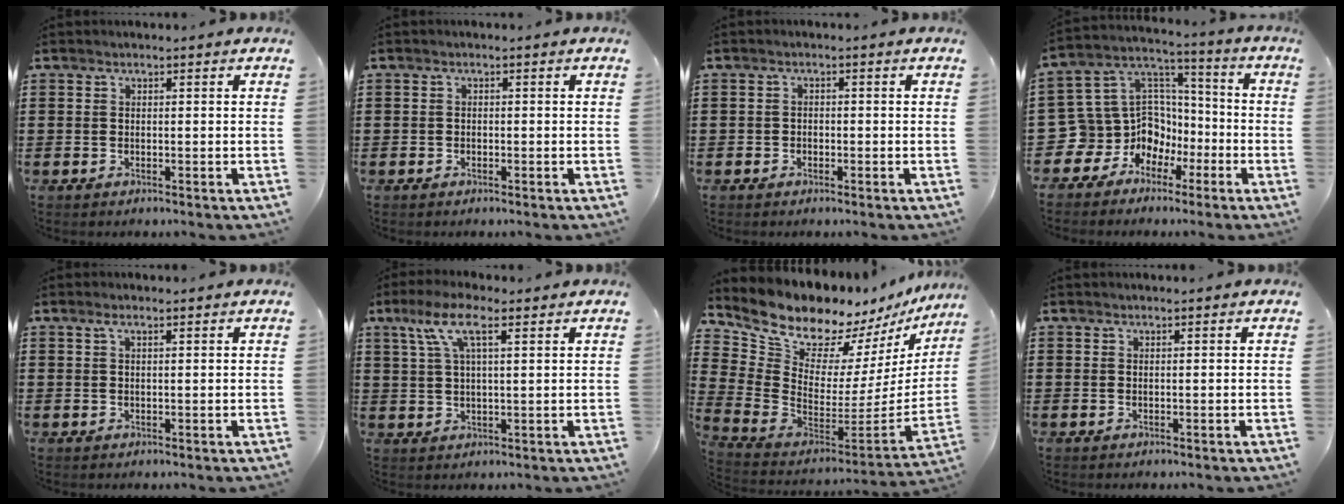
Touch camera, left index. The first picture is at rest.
{"total": 0.6, "force": [-0.5, 0.4, 0.1], "torque": [-0.003, 0.001, -0.010]}
{"total": 1.0, "force": [-0.6, 0.7, 0.1], "torque": [-0.006, 0.001, -0.015]}
{"total": 10.2, "force": [-2.8, 9.7, 1.2], "torque": [-0.087, -0.028, -0.036]}
{"total": 1.3, "force": [0.7, 0.2, 1.1], "torque": [-0.022, 0.003, 0.013]}
{"total": 7.0, "force": [3.7, 2.1, 5.6], "torque": [-0.120, 0.010, 0.064]}
{"total": 11.3, "force": [9.9, 4.4, 2.9], "torque": [-0.110, -0.088, 0.178]}
{"total": 0.0}